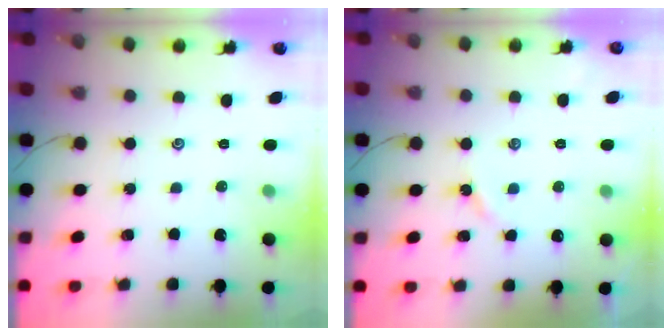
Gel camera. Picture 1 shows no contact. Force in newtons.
{"total": 2.5, "press": 2.5, "slide": 0.3}